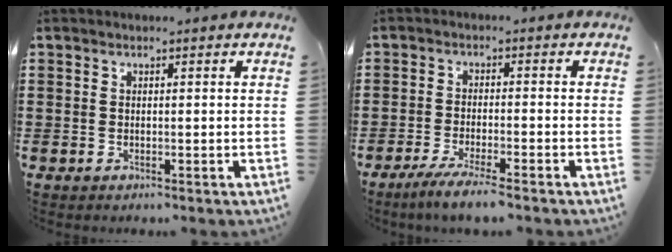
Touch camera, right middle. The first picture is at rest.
{"total": 4.0, "force": [-3.4, -0.2, 2.1], "torque": [-0.041, -0.010, -0.065]}